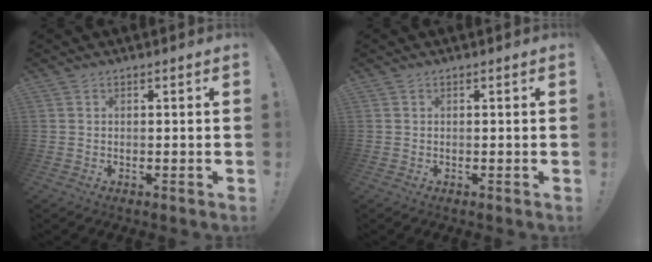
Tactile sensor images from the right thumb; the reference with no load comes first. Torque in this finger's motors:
{"motor_torque": [0.00, 0.00, -0.09, 0.17, 0.06]}